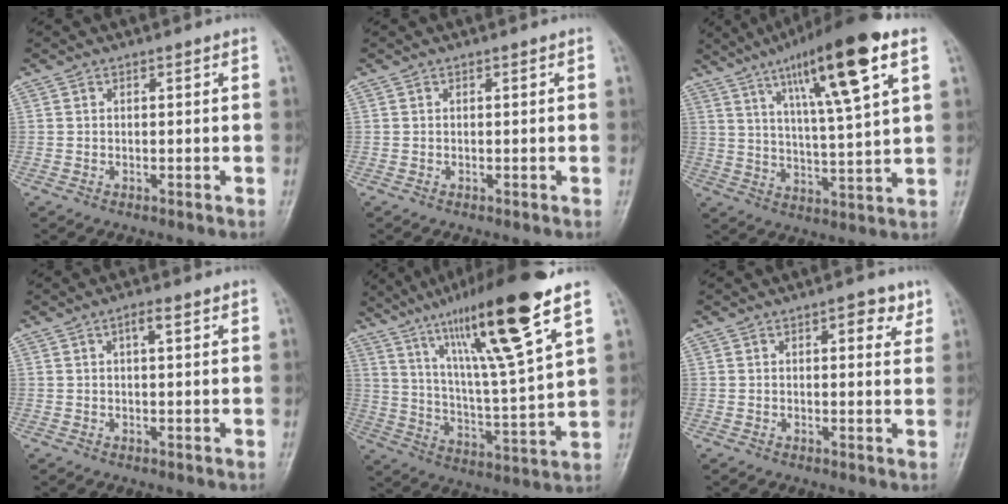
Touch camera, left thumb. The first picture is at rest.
{"total": 0.0}
{"total": 18.2, "force": [9.2, 2.7, 15.5], "torque": [-0.246, -0.022, 0.151]}
{"total": 2.4, "force": [1.1, 0.7, 2.0], "torque": [-0.035, 0.004, 0.018]}
{"total": 21.8, "force": [13.0, 2.1, 17.3], "torque": [-0.282, -0.045, 0.222]}
{"total": 4.1, "force": [2.2, 2.0, 2.8], "torque": [-0.018, -0.007, 0.023]}